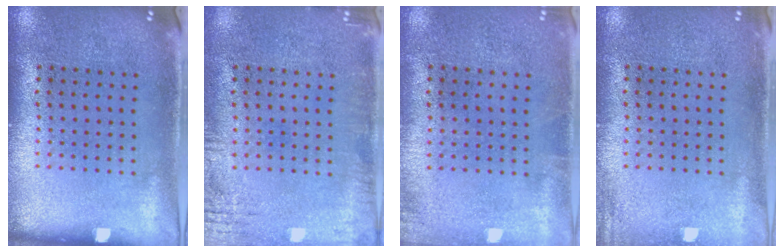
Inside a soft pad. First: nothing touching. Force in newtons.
{"total": 2.5, "press": 2.5, "slide": 0.2}
{"total": 0.8, "press": 0.8, "slide": 0.1}
{"total": 1.2, "press": 1.2, "slide": 0.1}